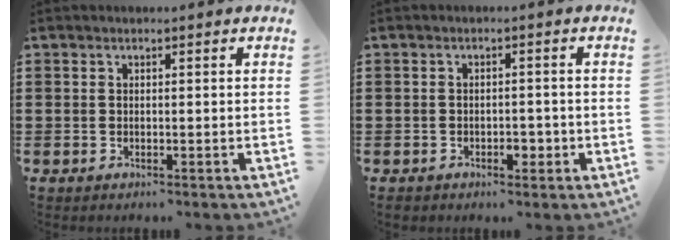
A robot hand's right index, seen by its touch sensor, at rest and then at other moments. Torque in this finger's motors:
{"motor_torque": [0.02, 0.02, 0.01, 0.01]}